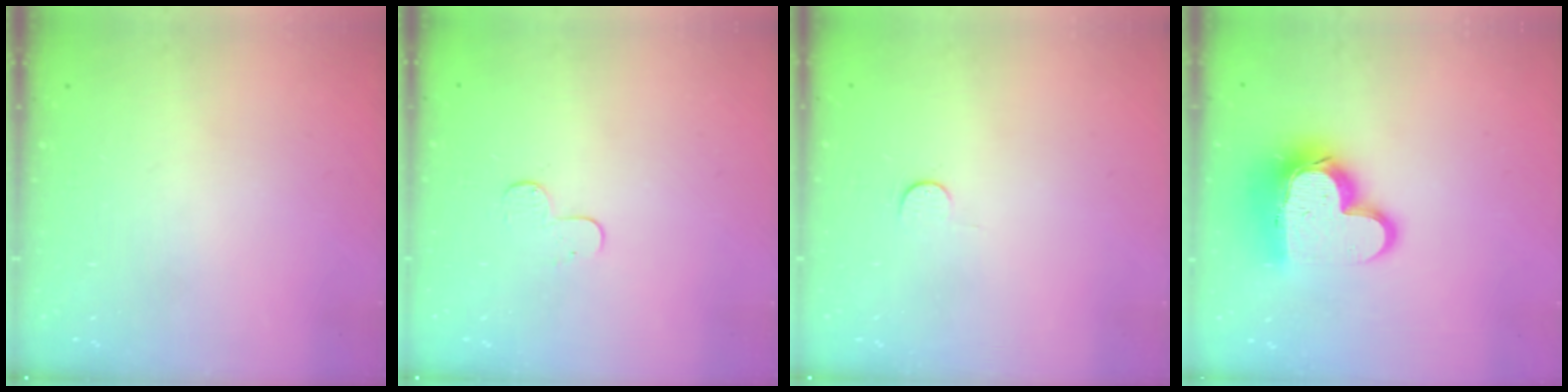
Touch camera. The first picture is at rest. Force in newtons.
{"total": 4.9, "press": 4.9, "slide": 0.5}
{"total": 2.8, "press": 2.8, "slide": 0.4}
{"total": 16.3, "press": 16.3, "slide": 1.1}